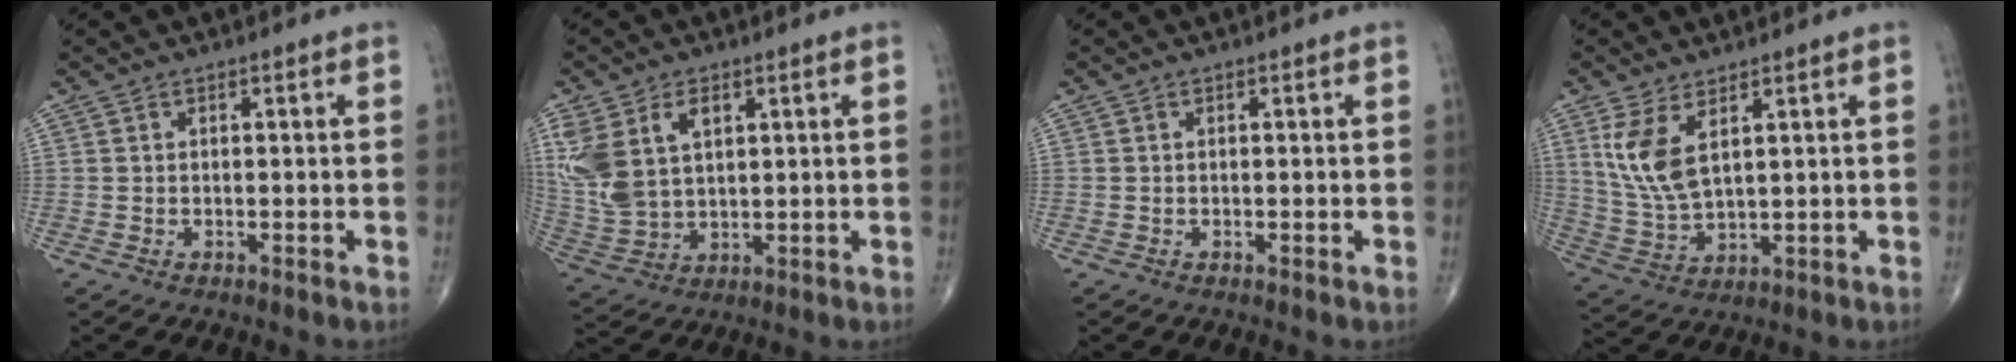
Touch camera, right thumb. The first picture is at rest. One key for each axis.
{"total": 13.4, "fx": 4.7, "fy": 8.3, "fz": 9.4, "tx": -0.208, "ty": -0.004, "tz": 0.108}
{"total": 0.0}
{"total": 9.2, "fx": 3.8, "fy": 4.1, "fz": 7.3, "tx": -0.153, "ty": -0.018, "tz": 0.089}